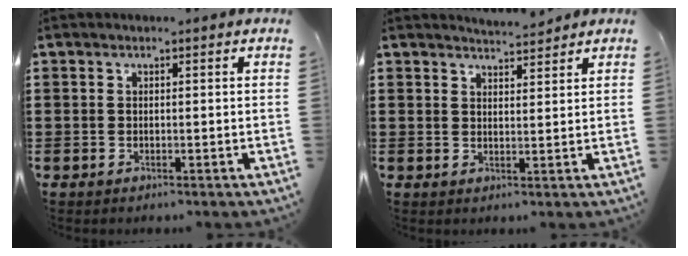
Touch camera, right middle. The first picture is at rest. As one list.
[{"total": 3.0, "force": [2.9, 0.5, 0.1], "torque": [-0.001, -0.010, 0.054]}]